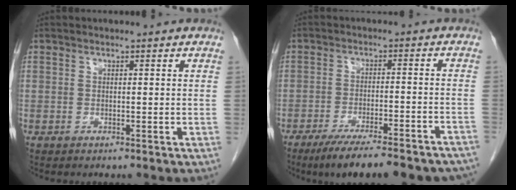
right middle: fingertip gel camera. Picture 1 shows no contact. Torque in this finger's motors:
{"motor_torque": [1.08, -1.06, 0.20, 0.08]}